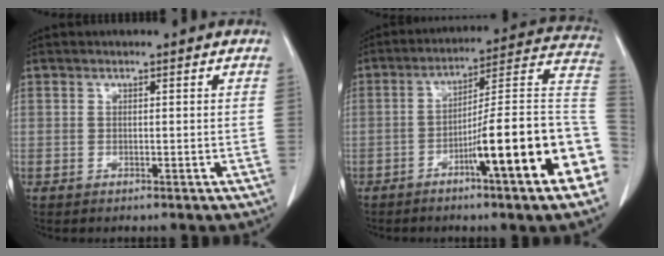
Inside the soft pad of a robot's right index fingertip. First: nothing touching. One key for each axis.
{"total": 19.4, "fx": -7.2, "fy": 0.8, "fz": 18.0, "tx": -0.184, "ty": 0.021, "tz": -0.106}